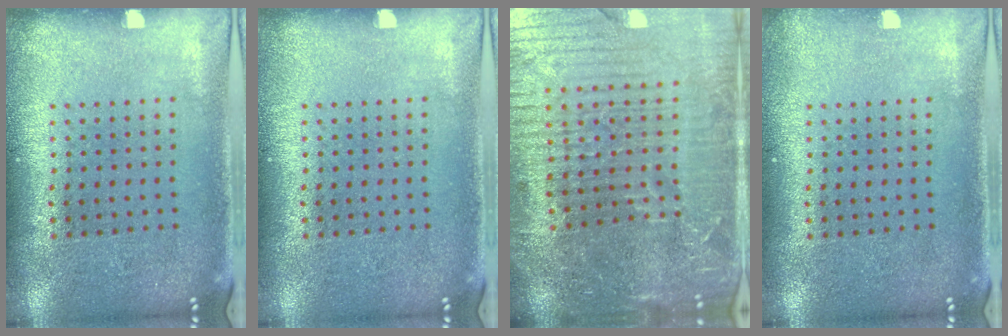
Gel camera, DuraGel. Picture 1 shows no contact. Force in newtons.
{"total": 0.0}
{"total": 6.1, "press": 5.4, "slide": 2.8}
{"total": 0.7, "press": 0.7, "slide": 0.0}